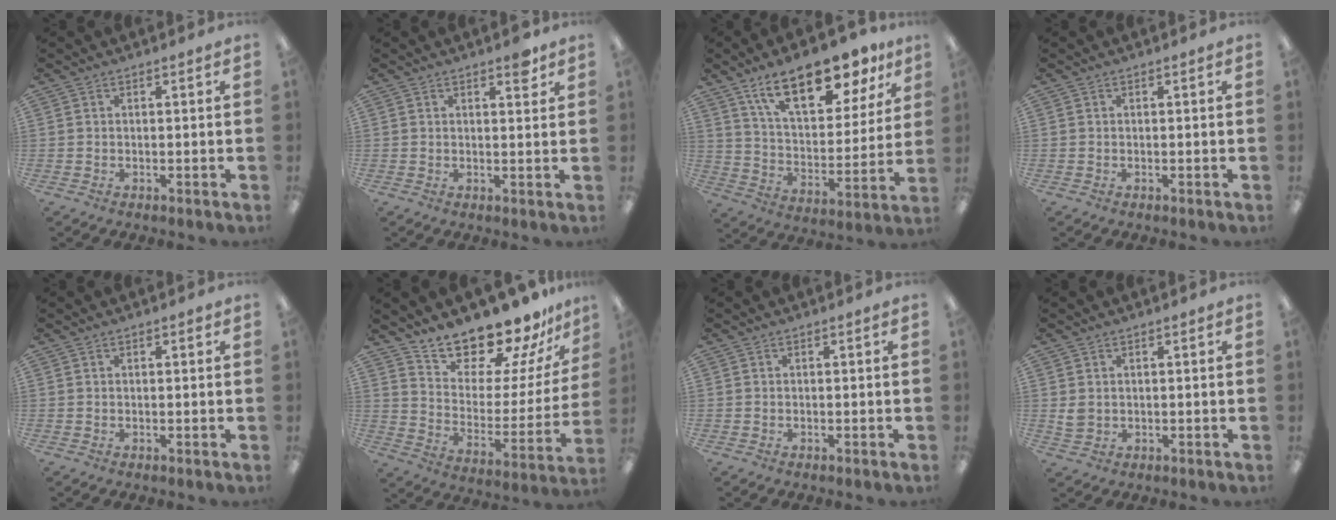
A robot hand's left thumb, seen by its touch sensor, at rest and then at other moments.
{"total": 3.2, "force": [2.4, 1.1, 1.9], "torque": [-0.009, -0.012, 0.035]}
{"total": 20.4, "force": [13.8, 8.6, 12.4], "torque": [-0.199, -0.071, 0.233]}
{"total": 0.0}
{"total": 0.8, "force": [0.5, 0.4, 0.5], "torque": [-0.003, 0.000, 0.007]}
{"total": 18.7, "force": [17.3, 5.0, 5.0], "torque": [-0.088, -0.148, 0.300]}
{"total": 0.0}
{"total": 2.6, "force": [1.0, 2.1, 1.1], "torque": [-0.015, -0.001, 0.018]}